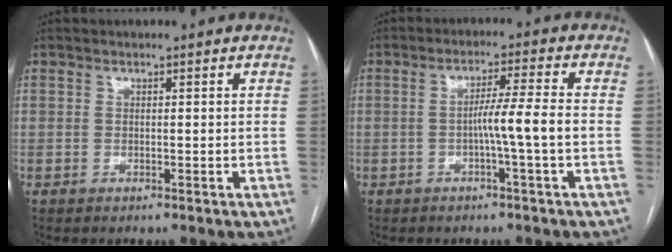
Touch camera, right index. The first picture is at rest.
{"total": 5.6, "force": [-1.3, -1.2, 5.4], "torque": [-0.087, 0.007, -0.022]}